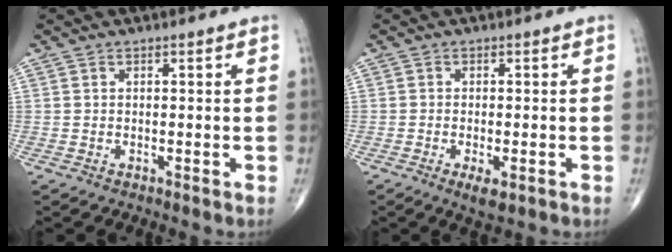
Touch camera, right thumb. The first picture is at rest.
{"total": 3.4, "force": [-1.4, 1.2, 2.9], "torque": [-0.050, -0.006, -0.021]}